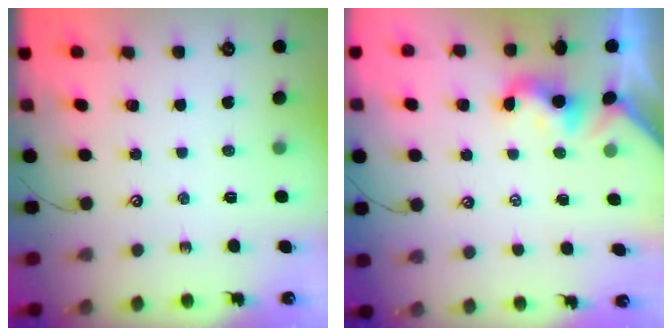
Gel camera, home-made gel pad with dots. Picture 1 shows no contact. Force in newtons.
{"total": 2.1, "press": 2.1, "slide": 0.5}